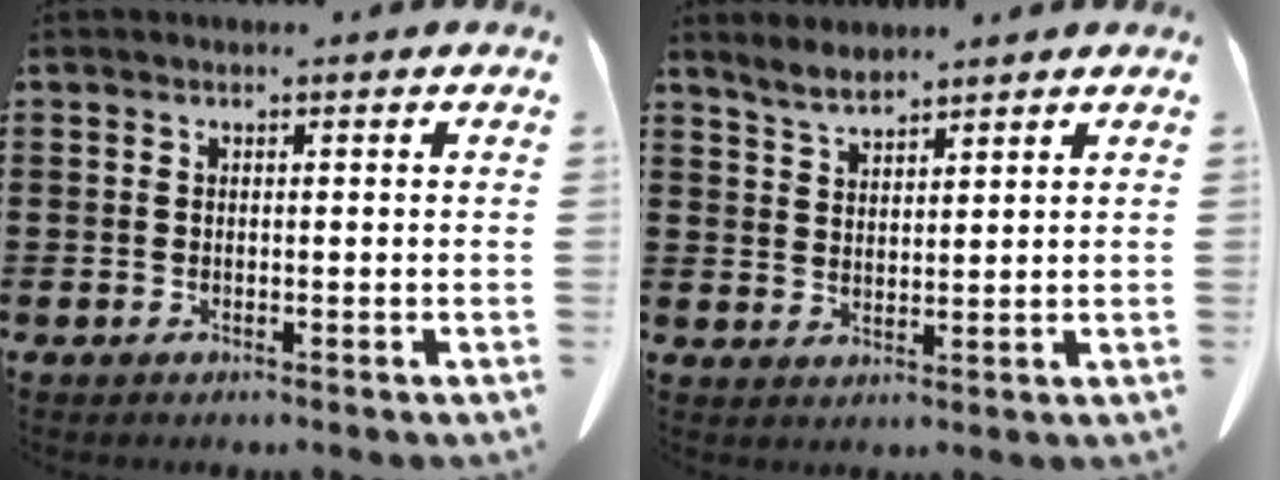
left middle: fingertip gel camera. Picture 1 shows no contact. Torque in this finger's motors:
{"motor_torque": [-0.05, 0.05, -0.03, 0.00]}